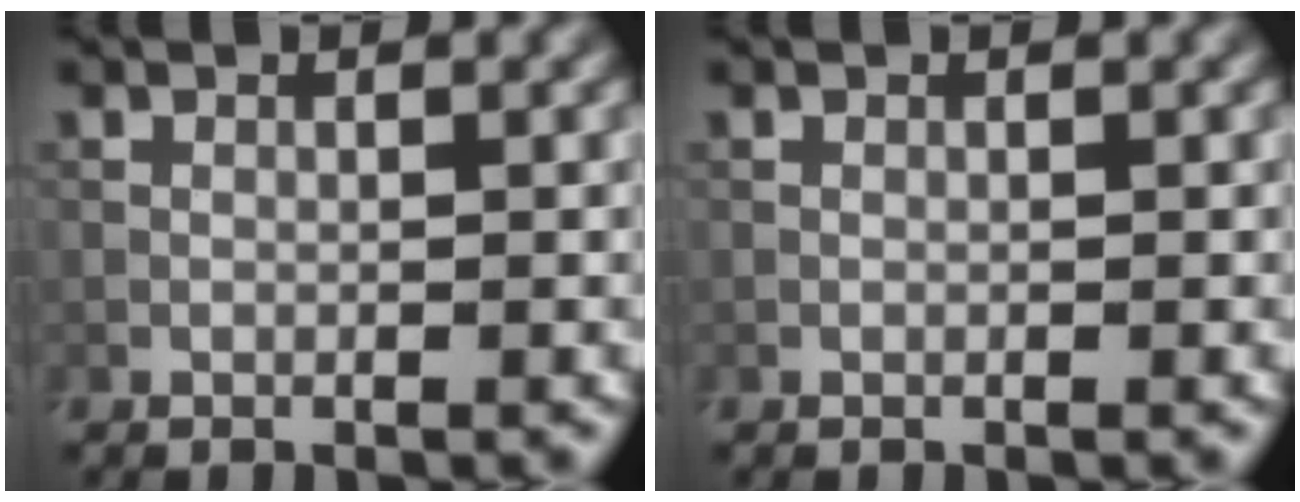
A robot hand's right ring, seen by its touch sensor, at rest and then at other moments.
{"total": 0.0}